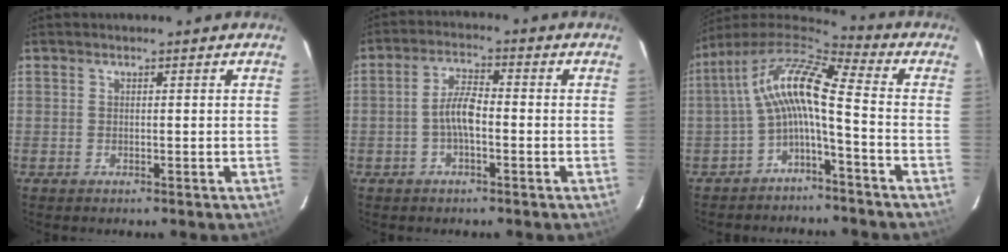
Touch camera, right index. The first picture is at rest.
{"total": 5.0, "force": [-1.3, 1.7, 4.5], "torque": [-0.092, 0.012, -0.027]}
{"total": 10.9, "force": [-1.4, 1.8, 10.7], "torque": [-0.217, 0.022, -0.034]}